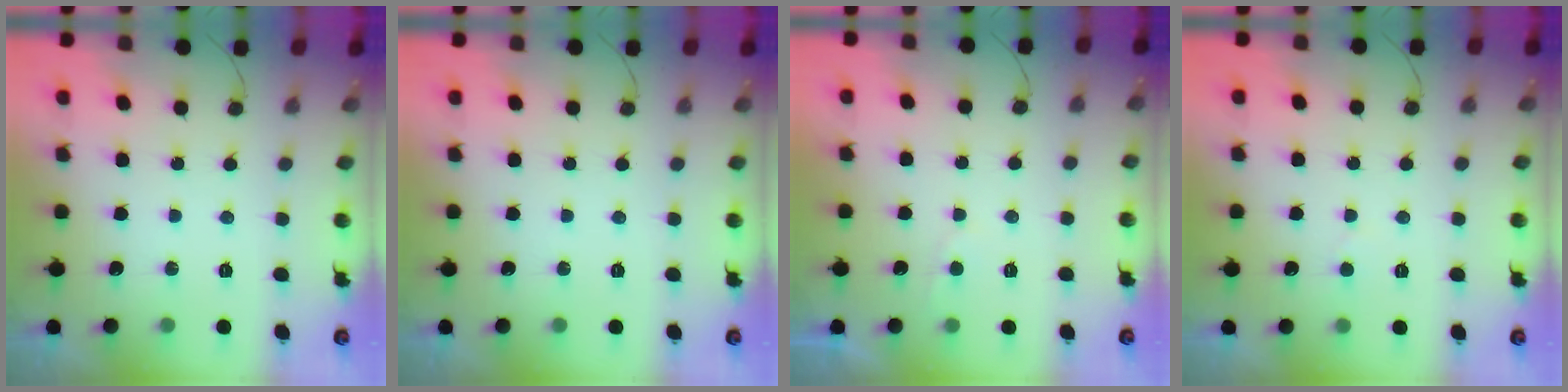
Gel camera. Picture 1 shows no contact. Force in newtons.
{"total": 0.0}
{"total": 1.4, "press": 1.4, "slide": 0.2}
{"total": 3.0, "press": 3.0, "slide": 0.4}